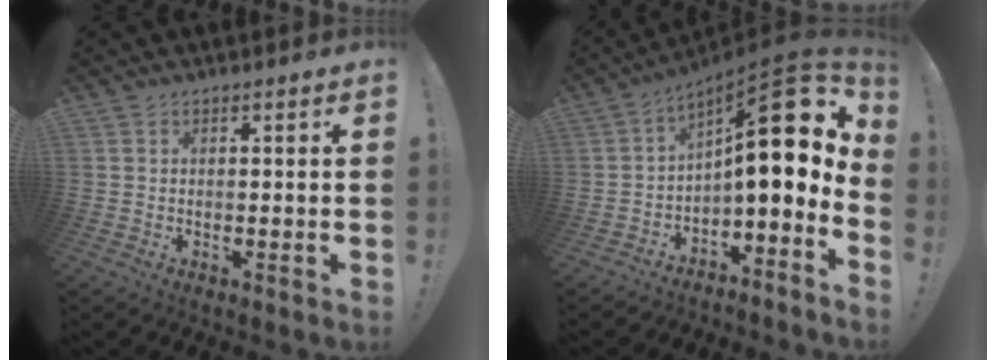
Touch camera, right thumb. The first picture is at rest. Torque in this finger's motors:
{"motor_torque": [2.46, 2.55, 1.51, -1.26, 0.10]}